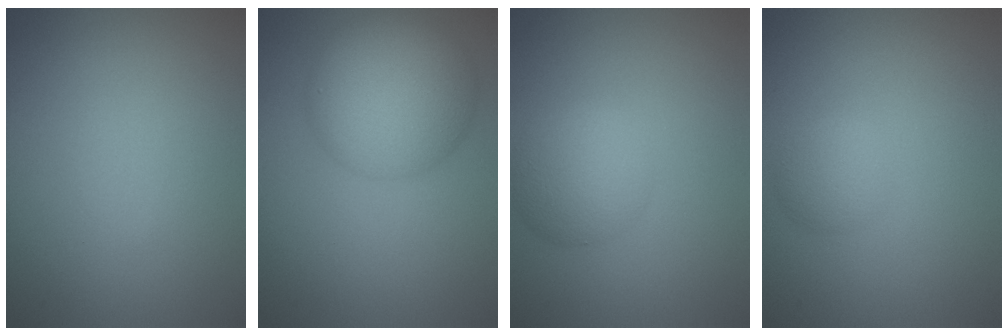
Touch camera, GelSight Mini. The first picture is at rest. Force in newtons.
{"total": 8.1, "press": 8.1, "slide": 0.3}
{"total": 3.7, "press": 3.7, "slide": 0.1}
{"total": 1.9, "press": 1.9, "slide": 0.0}